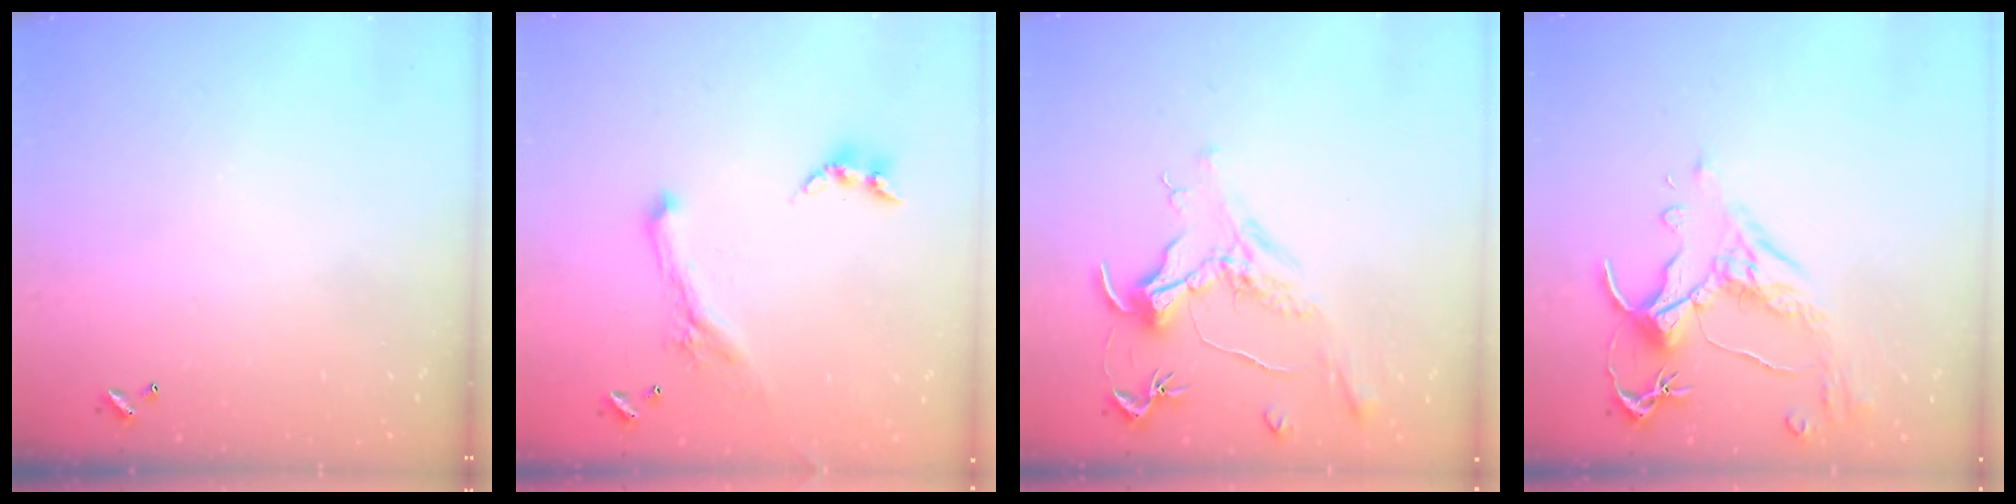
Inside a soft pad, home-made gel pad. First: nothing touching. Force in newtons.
{"total": 1.8, "press": 1.7, "slide": 0.4}
{"total": 1.6, "press": 1.4, "slide": 0.7}
{"total": 2.6, "press": 2.2, "slide": 1.3}